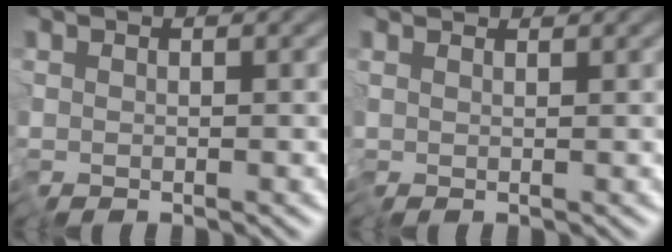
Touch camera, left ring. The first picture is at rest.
{"total": 1.6, "force": [1.5, 0.2, 0.5], "torque": [-0.017, 0.008, 0.022]}